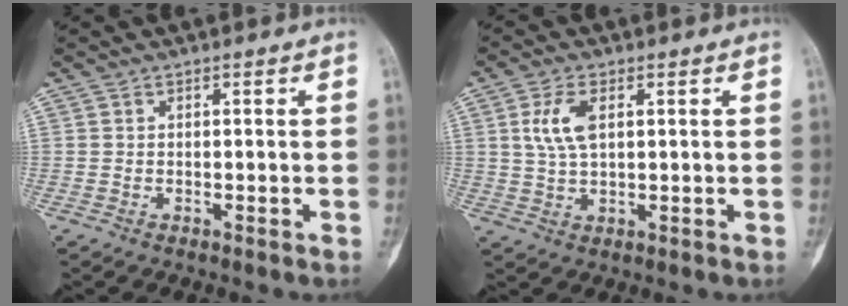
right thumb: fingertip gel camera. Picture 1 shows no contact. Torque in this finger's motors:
{"motor_torque": [-0.47, 0.47, 0.27, -0.19, 0.16]}